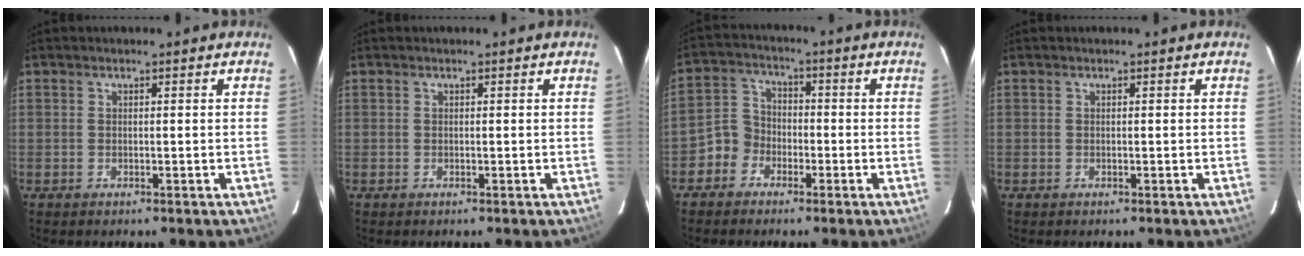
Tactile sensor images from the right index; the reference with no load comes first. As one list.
[{"total": 0.0}, {"total": 5.8, "force": [-3.2, 4.8, 0.7], "torque": [-0.017, 0.027, -0.068]}, {"total": 0.0}]